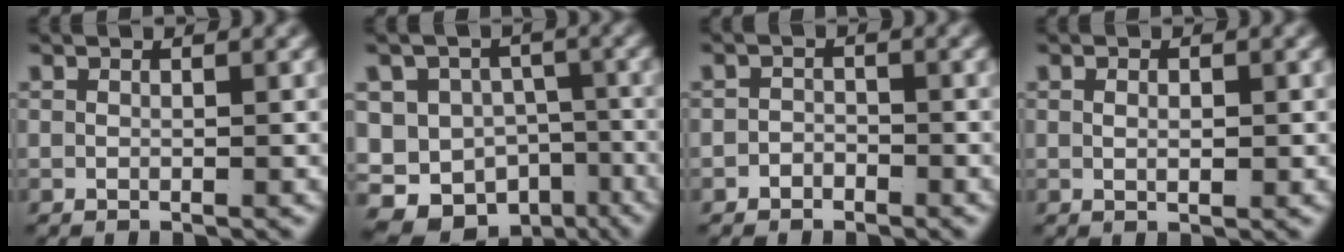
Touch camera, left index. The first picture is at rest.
{"total": 20.1, "force": [-8.6, 17.1, 6.2], "torque": [-0.170, -0.102, -0.132]}
{"total": 1.6, "force": [-1.4, 0.7, -0.2], "torque": [0.013, -0.007, -0.024]}
{"total": 0.9, "force": [0.0, 0.1, 0.9], "torque": [-0.013, -0.008, 0.006]}